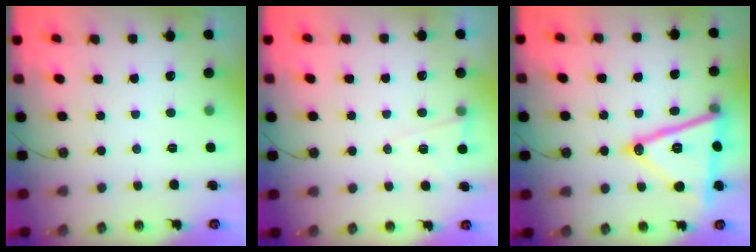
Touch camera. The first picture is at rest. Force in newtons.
{"total": 5.9, "press": 5.2, "slide": 2.8}
{"total": 21.4, "press": 21.1, "slide": 3.4}